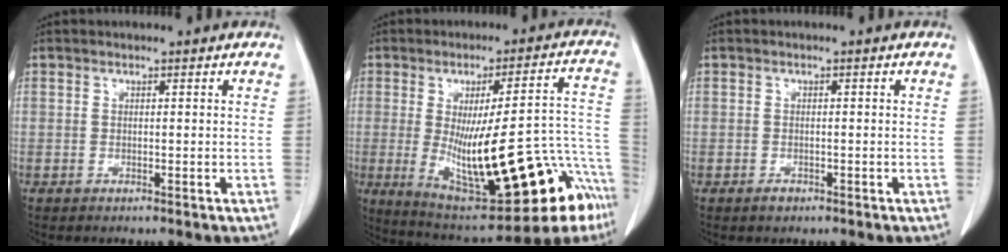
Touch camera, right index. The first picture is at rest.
{"total": 25.6, "force": [-9.9, 6.5, 22.7], "torque": [-0.268, 0.007, -0.122]}
{"total": 1.2, "force": [-0.8, 0.7, 0.5], "torque": [-0.007, 0.001, -0.010]}